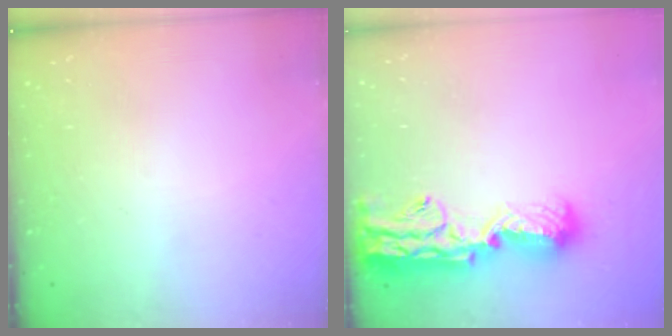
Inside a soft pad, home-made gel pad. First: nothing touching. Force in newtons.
{"total": 18.1, "press": 17.4, "slide": 5.2}